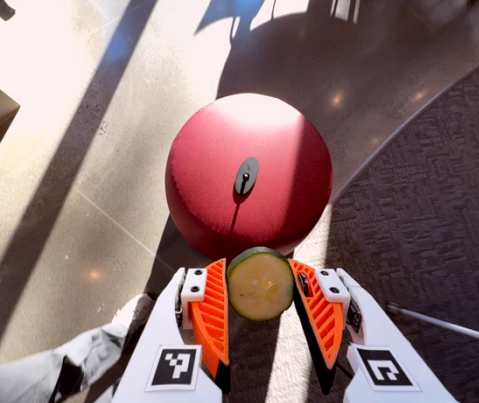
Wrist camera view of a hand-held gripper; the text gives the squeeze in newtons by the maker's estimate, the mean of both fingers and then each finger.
{"total": 8.8, "left": 8.6, "right": 9.0}